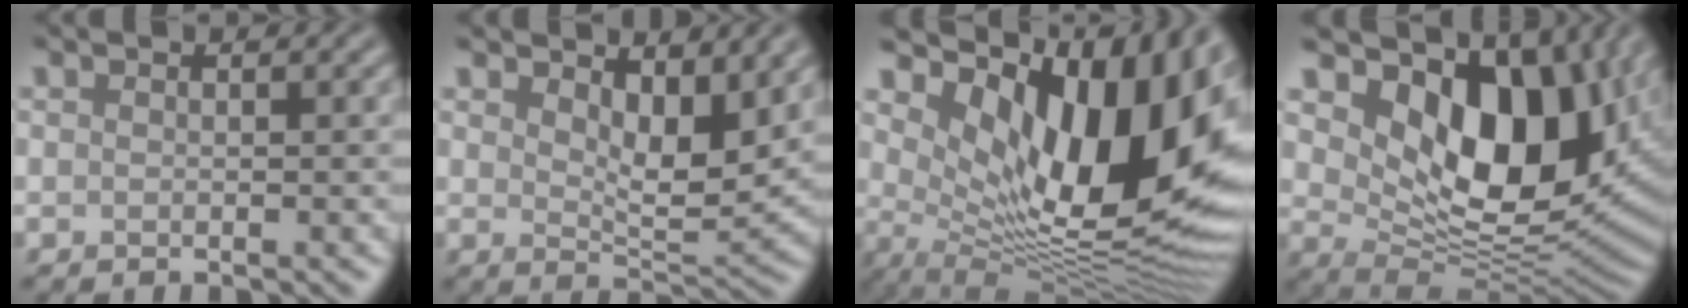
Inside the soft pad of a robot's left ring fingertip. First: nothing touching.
{"total": 5.2, "force": [2.6, 2.2, 3.9], "torque": [-0.063, -0.012, 0.043]}
{"total": 15.7, "force": [4.5, 7.1, 13.2], "torque": [-0.189, -0.014, 0.084]}
{"total": 13.8, "force": [5.5, 7.7, 10.1], "torque": [-0.143, -0.008, 0.098]}